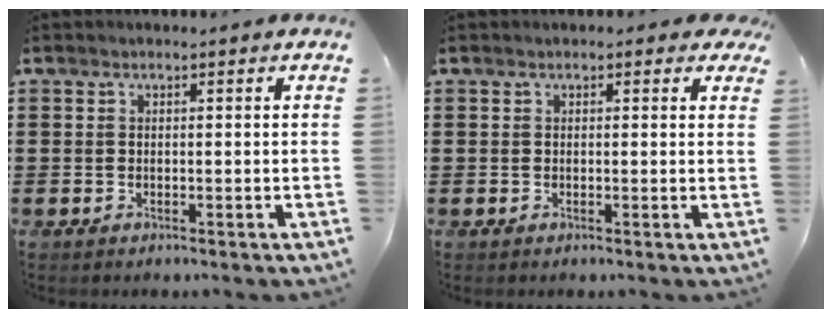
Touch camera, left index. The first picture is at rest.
{"total": 0.8, "force": [0.3, 0.6, 0.5], "torque": [-0.012, 0.006, 0.005]}